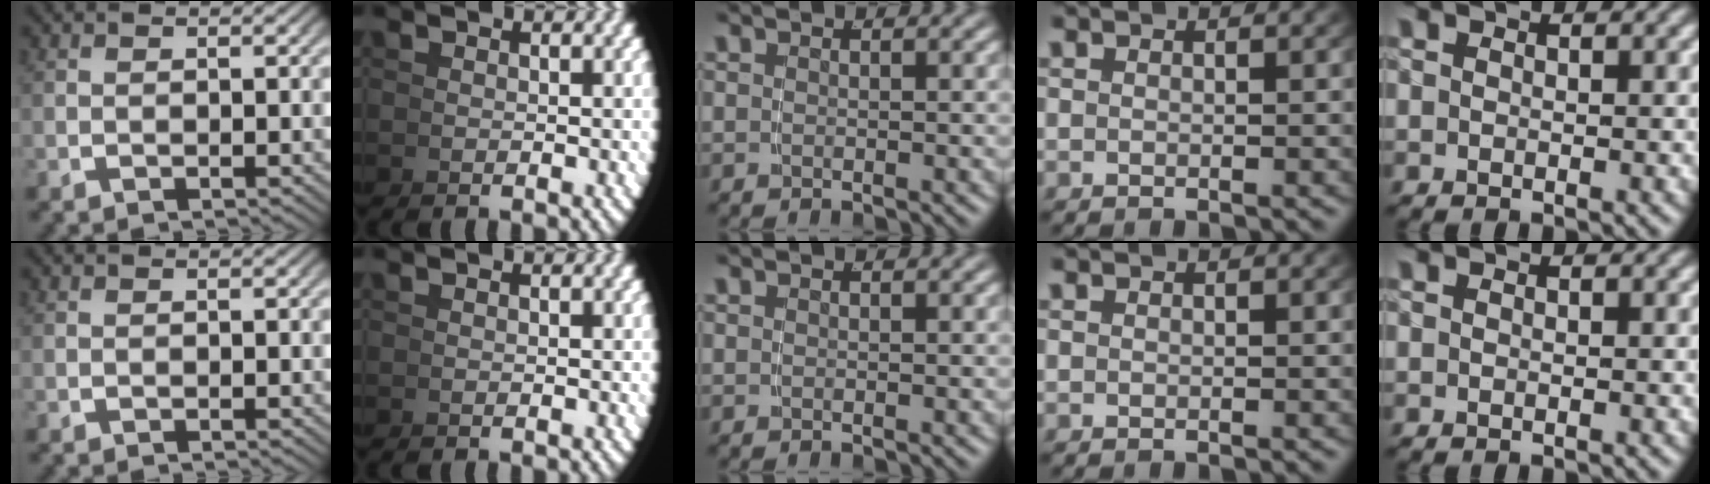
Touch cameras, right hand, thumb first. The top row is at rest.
{}